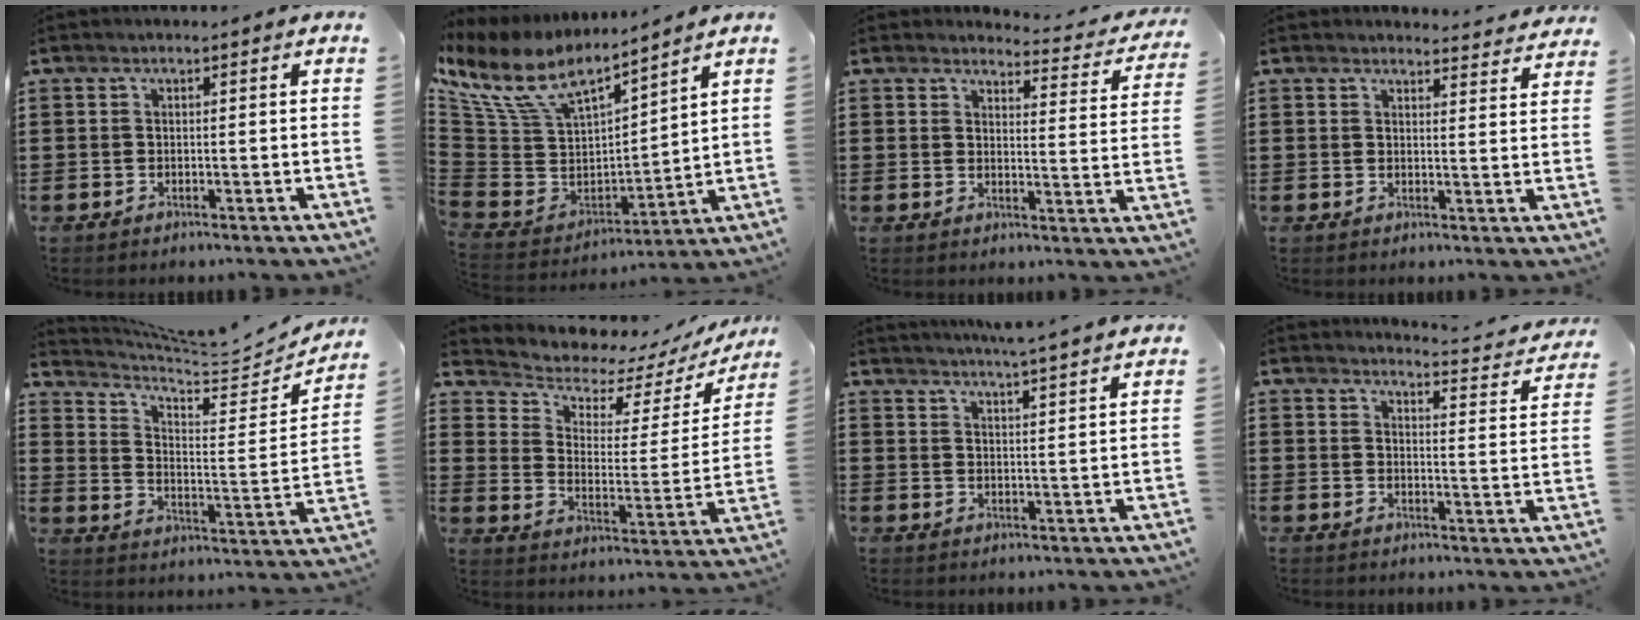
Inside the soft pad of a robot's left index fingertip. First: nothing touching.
{"total": 10.8, "force": [8.1, 4.6, 5.6], "torque": [-0.157, -0.053, 0.142]}
{"total": 3.6, "force": [3.4, 0.5, 1.0], "torque": [-0.028, -0.023, 0.057]}
{"total": 3.2, "force": [3.1, 0.1, 0.3], "torque": [-0.008, -0.017, 0.056]}
{"total": 5.2, "force": [4.6, 1.0, 2.3], "torque": [-0.062, -0.042, 0.072]}
{"total": 5.8, "force": [5.2, 2.2, 1.3], "torque": [-0.053, -0.043, 0.086]}
{"total": 4.3, "force": [4.1, -1.0, 0.8], "torque": [-0.030, -0.024, 0.071]}
{"total": 3.1, "force": [2.9, -0.1, 0.9], "torque": [-0.020, -0.031, 0.042]}